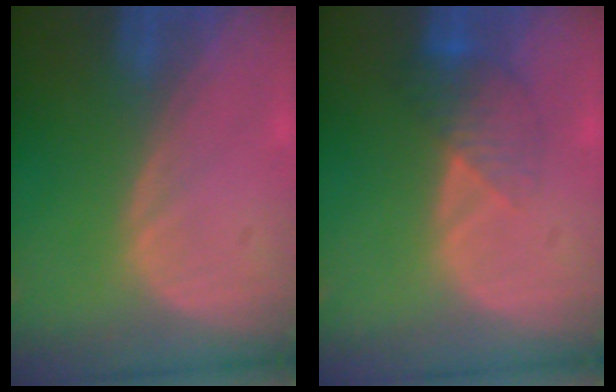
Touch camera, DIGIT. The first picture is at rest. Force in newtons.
{"total": 4.2, "press": 4.2, "slide": 0.5}